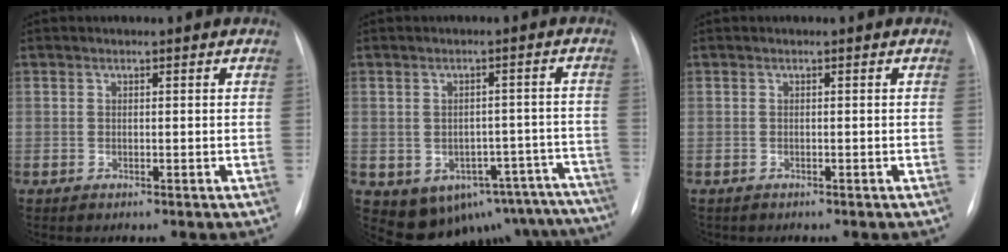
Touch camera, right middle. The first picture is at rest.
{"total": 17.4, "force": [-12.8, 10.0, 6.3], "torque": [-0.059, 0.050, -0.131]}
{"total": 0.6, "force": [-0.4, 0.4, 0.0], "torque": [-0.009, 0.003, -0.007]}